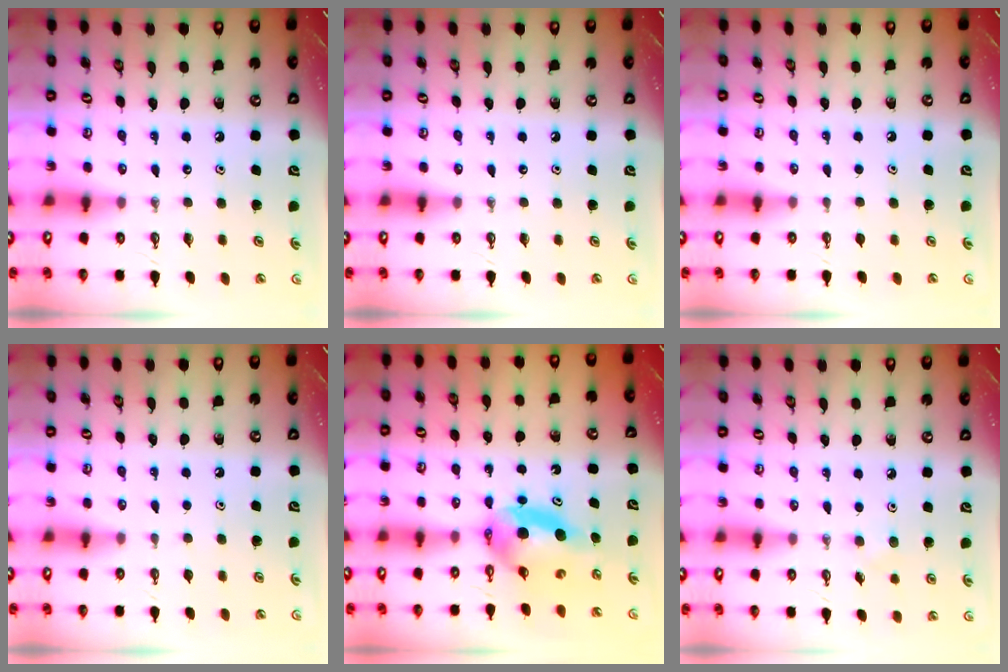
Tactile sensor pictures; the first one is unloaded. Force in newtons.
{"total": 0.0}
{"total": 1.2, "press": 0.5, "slide": 1.0}
{"total": 0.0}
{"total": 5.1, "press": 5.1, "slide": 0.7}
{"total": 5.3, "press": 4.8, "slide": 2.4}